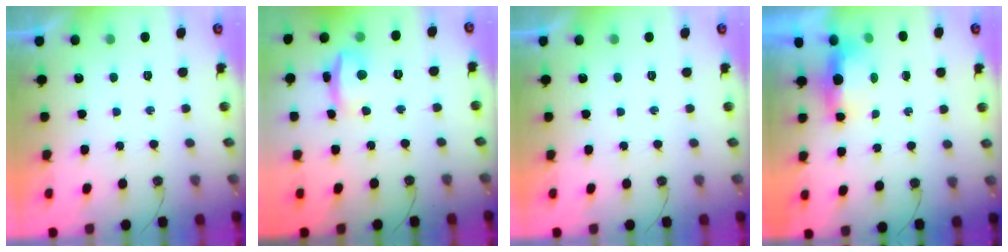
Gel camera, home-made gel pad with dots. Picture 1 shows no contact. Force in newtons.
{"total": 13.9, "press": 7.3, "slide": 11.9}
{"total": 0.0}
{"total": 5.1, "press": 4.9, "slide": 1.2}